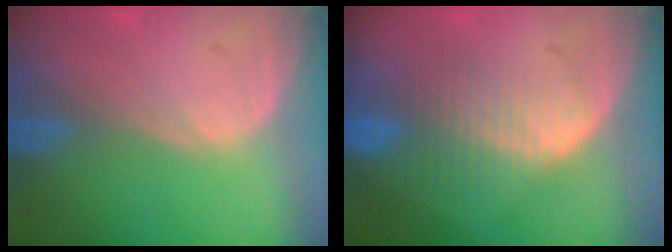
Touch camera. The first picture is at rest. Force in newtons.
{"total": 8.6, "press": 7.3, "slide": 4.4}